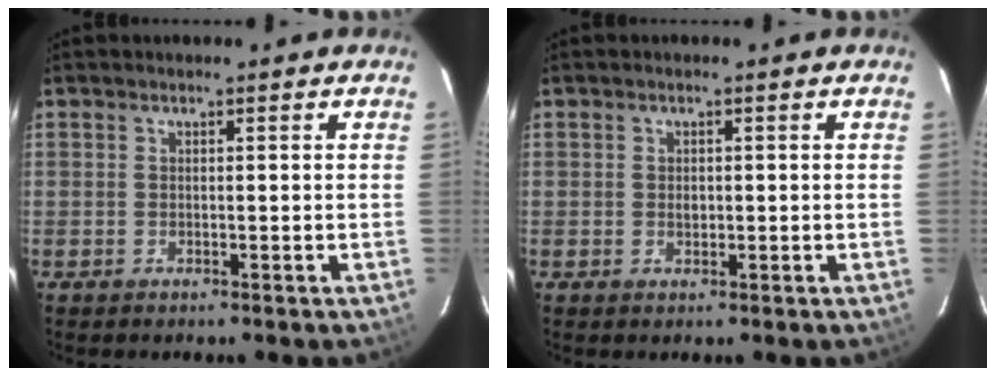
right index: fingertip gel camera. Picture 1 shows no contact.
{"total": 1.3, "force": [0.0, 1.0, 0.7], "torque": [-0.011, 0.002, 0.001]}